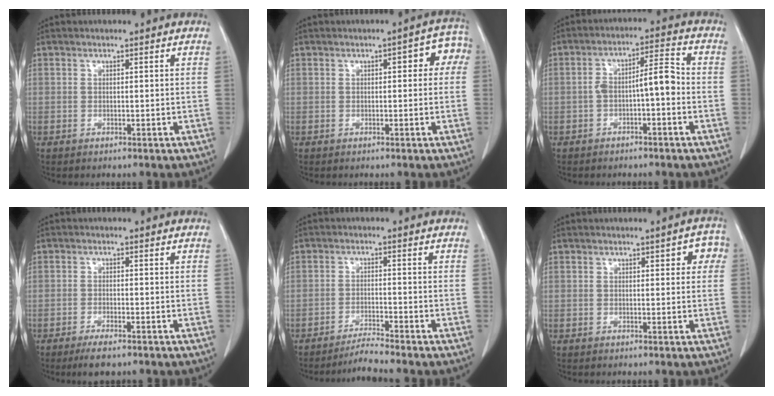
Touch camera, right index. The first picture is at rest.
{"total": 4.8, "force": [0.9, 2.1, 4.2], "torque": [-0.040, 0.031, 0.006]}
{"total": 6.1, "force": [-1.5, 1.5, 5.8], "torque": [-0.098, 0.029, -0.023]}
{"total": 3.8, "force": [-2.8, 0.8, 2.5], "torque": [-0.044, -0.005, -0.044]}
{"total": 3.7, "force": [-3.3, -1.4, 0.7], "torque": [-0.017, -0.018, -0.060]}
{"total": 3.7, "force": [1.2, 1.5, 3.1], "torque": [-0.025, 0.013, 0.007]}